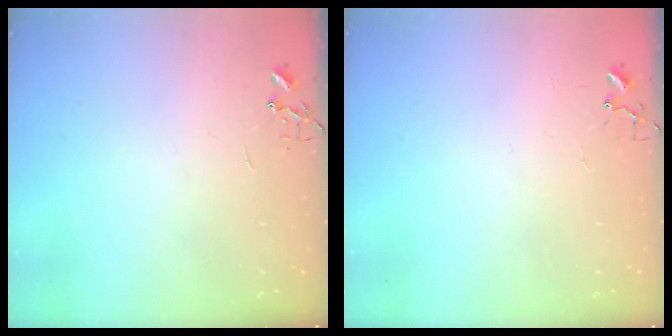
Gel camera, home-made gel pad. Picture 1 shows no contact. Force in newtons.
{"total": 4.1, "press": 4.1, "slide": 0.2}